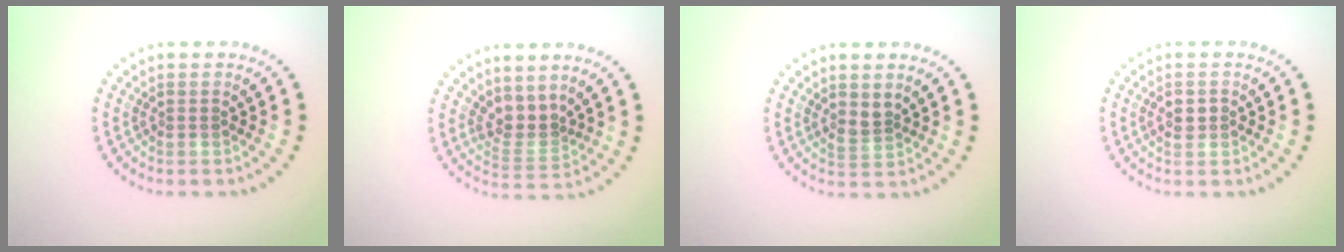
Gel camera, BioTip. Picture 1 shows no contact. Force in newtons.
{"total": 2.5, "press": 1.7, "slide": 1.9}
{"total": 1.5, "press": 1.1, "slide": 1.0}
{"total": 1.4, "press": 1.4, "slide": 0.1}